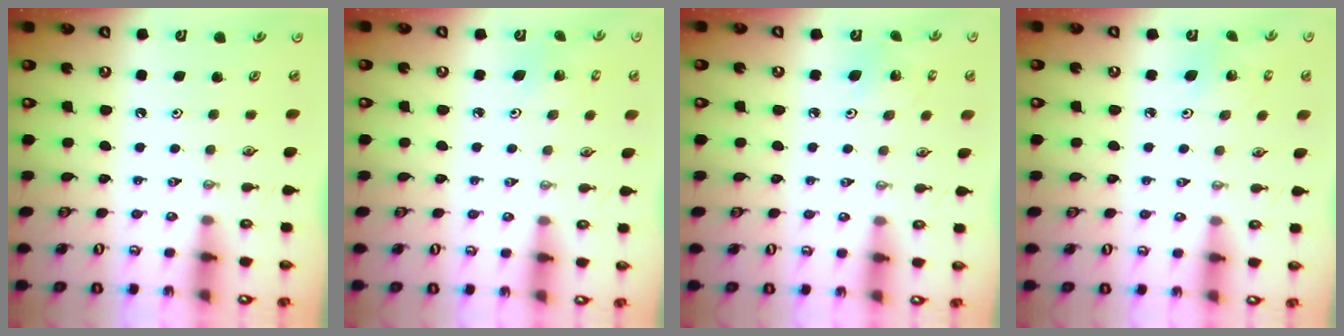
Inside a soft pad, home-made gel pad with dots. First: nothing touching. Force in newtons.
{"total": 2.2, "press": 2.2, "slide": 0.2}
{"total": 2.9, "press": 2.9, "slide": 0.3}
{"total": 2.8, "press": 2.8, "slide": 0.2}